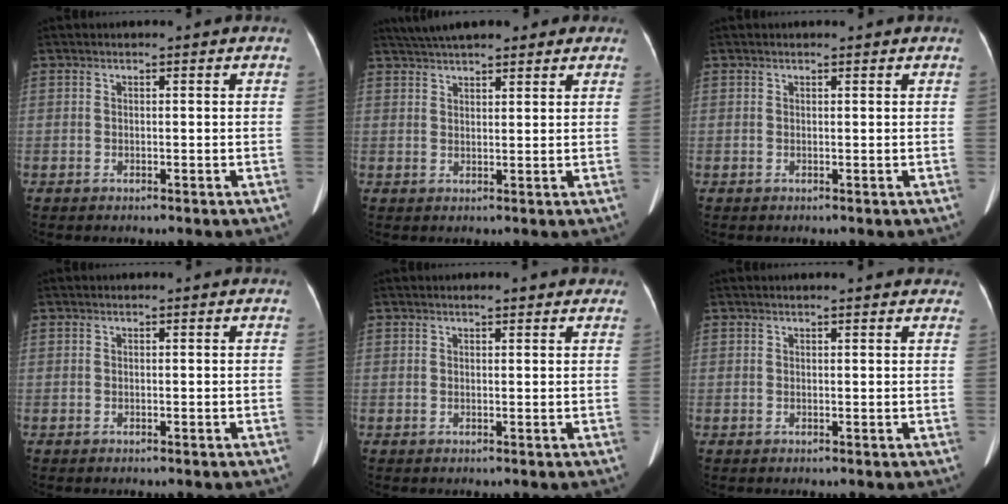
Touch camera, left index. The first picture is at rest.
{"total": 10.8, "force": [8.7, 3.3, 5.5], "torque": [-0.080, 0.045, 0.128]}
{"total": 2.5, "force": [2.4, 0.3, 0.8], "torque": [-0.009, 0.019, 0.025]}
{"total": 0.0}
{"total": 2.2, "force": [1.6, 0.7, 1.2], "torque": [-0.013, 0.011, 0.018]}
{"total": 5.9, "force": [5.2, 1.4, 2.4], "torque": [-0.022, 0.016, 0.050]}